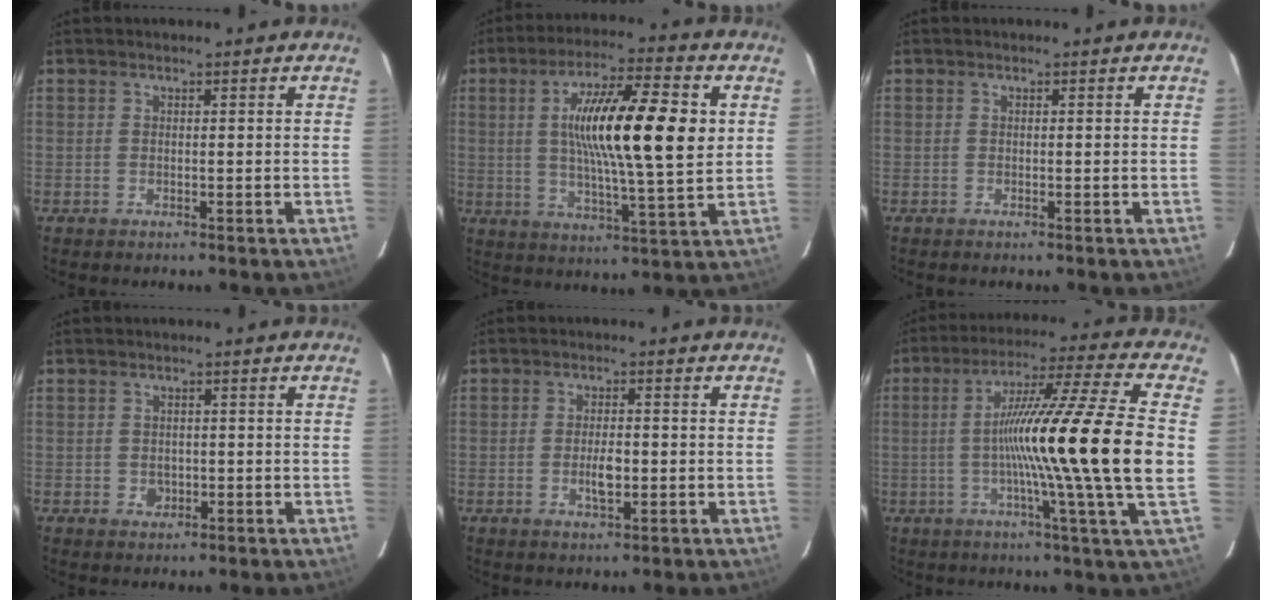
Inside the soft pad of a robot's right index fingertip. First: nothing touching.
{"total": 16.8, "force": [2.7, 1.8, 16.5], "torque": [-0.283, 0.008, 0.041]}
{"total": 0.0}
{"total": 1.5, "force": [-0.3, 1.3, 0.7], "torque": [-0.012, 0.003, 0.000]}
{"total": 3.2, "force": [-0.7, 1.0, 3.0], "torque": [-0.057, 0.001, -0.011]}
{"total": 20.6, "force": [-1.0, -2.8, 20.4], "torque": [-0.325, -0.010, -0.038]}